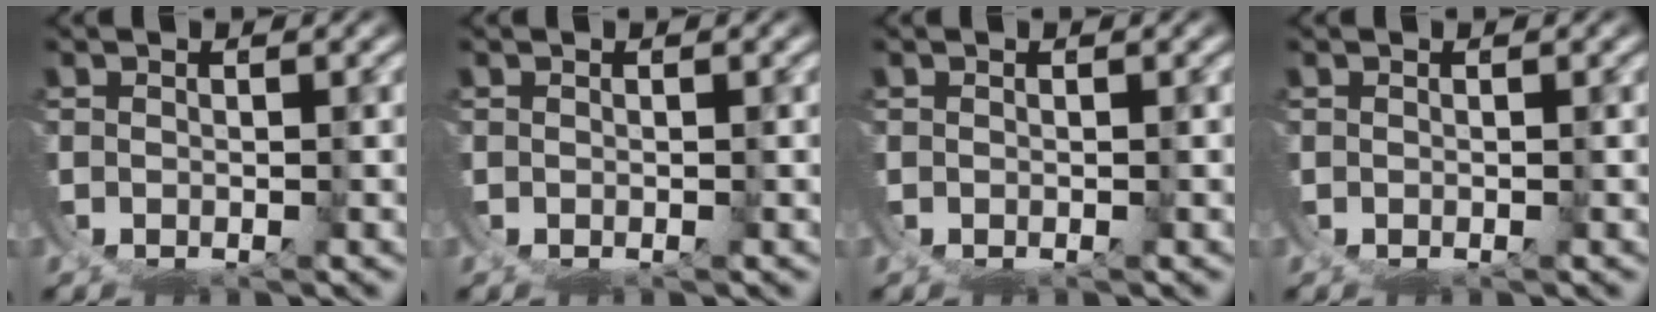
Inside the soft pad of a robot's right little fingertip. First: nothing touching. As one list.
[{"total": 0.0}, {"total": 0.0}, {"total": 0.0}]